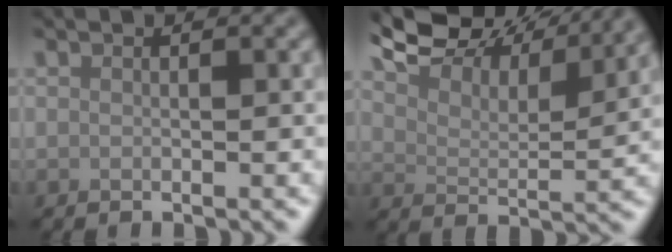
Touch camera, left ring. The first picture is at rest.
{"total": 9.2, "force": [8.2, 2.2, 3.4], "torque": [-0.076, 0.010, 0.121]}